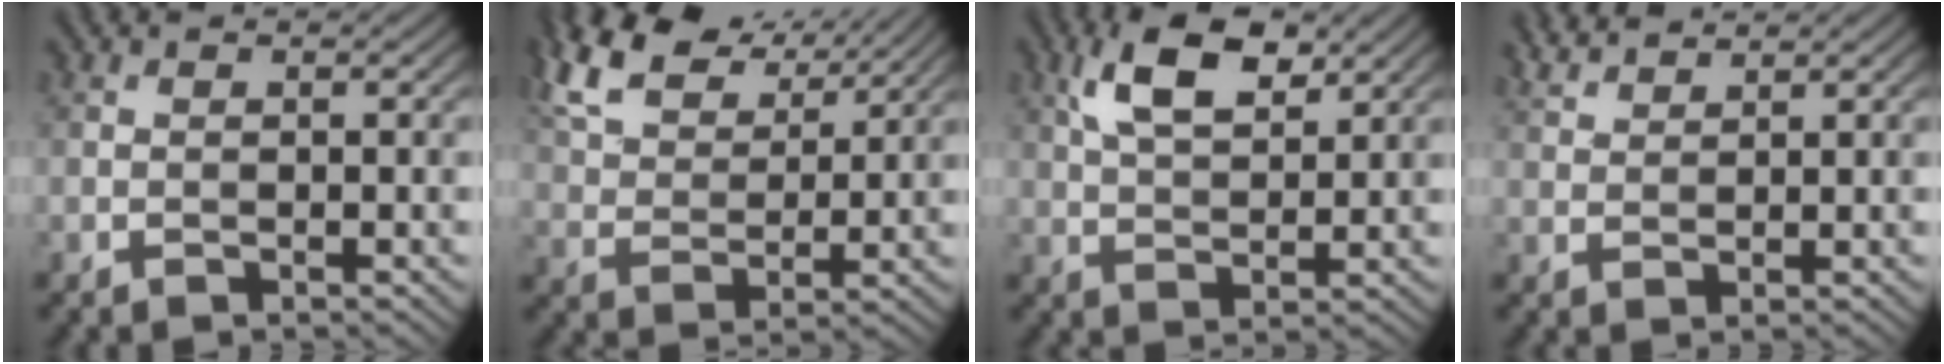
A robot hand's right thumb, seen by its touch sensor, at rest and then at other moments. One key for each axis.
{"total": 11.6, "fx": 7.8, "fy": 5.3, "fz": 6.7, "tx": -0.180, "ty": 0.024, "tz": 0.151}
{"total": 7.3, "fx": 3.8, "fy": 3.3, "fz": 5.4, "tx": -0.111, "ty": 0.006, "tz": 0.073}
{"total": 3.0, "fx": 2.8, "fy": 0.5, "fz": 1.0, "tx": -0.029, "ty": 0.005, "tz": 0.059}